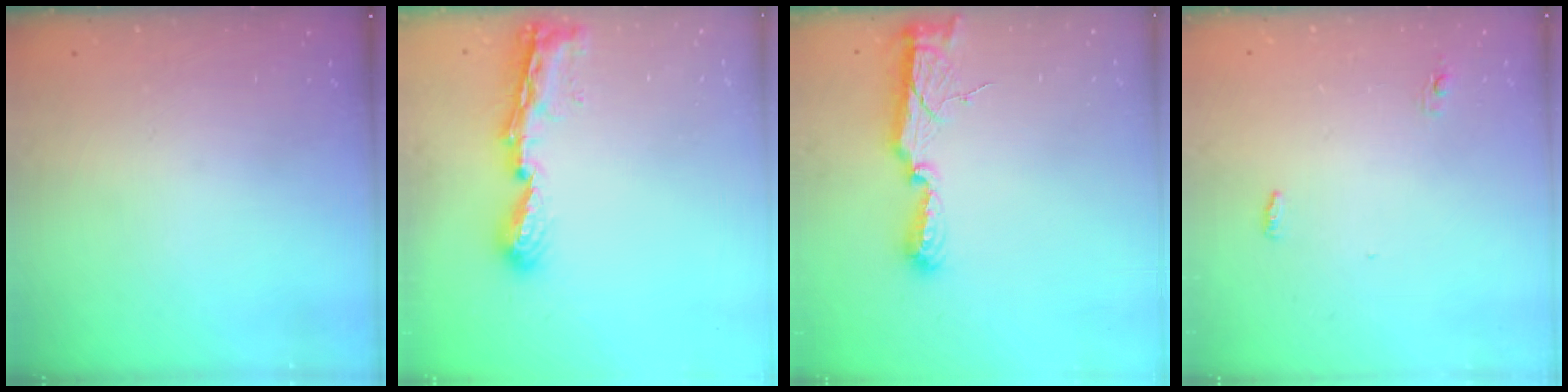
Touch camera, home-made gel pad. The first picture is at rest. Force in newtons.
{"total": 8.4, "press": 8.4, "slide": 1.1}
{"total": 9.5, "press": 9.2, "slide": 2.7}
{"total": 3.6, "press": 3.5, "slide": 0.9}